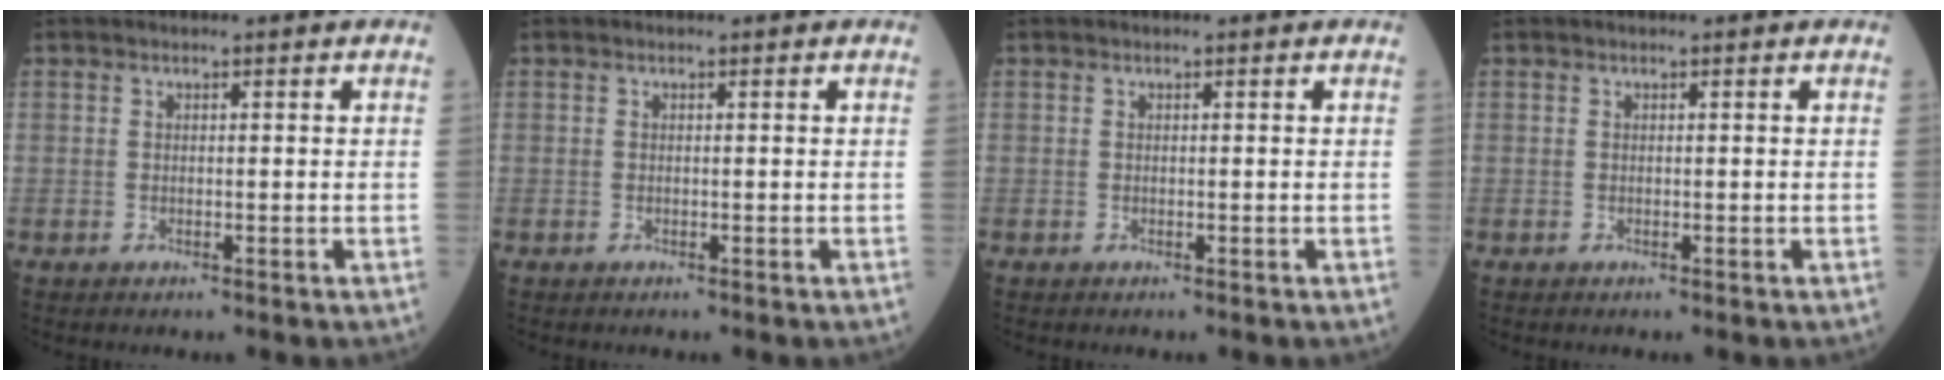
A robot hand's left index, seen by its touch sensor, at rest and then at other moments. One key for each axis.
{"total": 0.0}
{"total": 0.0}
{"total": 0.0}